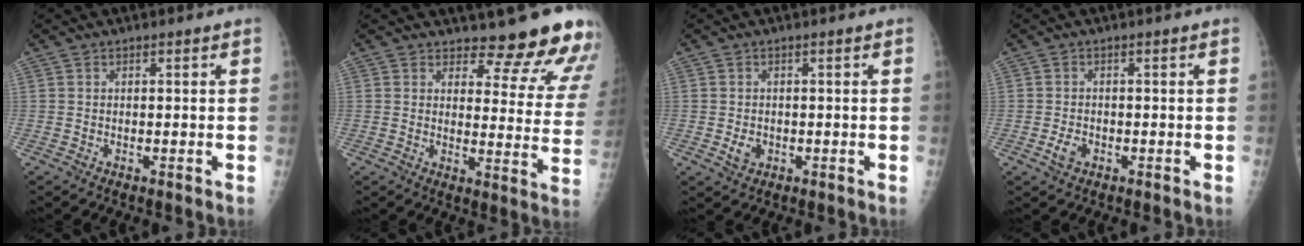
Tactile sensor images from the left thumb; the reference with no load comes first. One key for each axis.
{"total": 15.4, "fx": 14.0, "fy": 4.6, "fz": 4.5, "tx": -0.001, "ty": -0.124, "tz": 0.147}
{"total": 2.2, "fx": -0.5, "fy": 1.8, "fz": 1.3, "tx": -0.018, "ty": 0.001, "tz": -0.003}
{"total": 2.2, "fx": -0.9, "fy": 1.5, "fz": 1.4, "tx": -0.029, "ty": 0.004, "tz": -0.015}